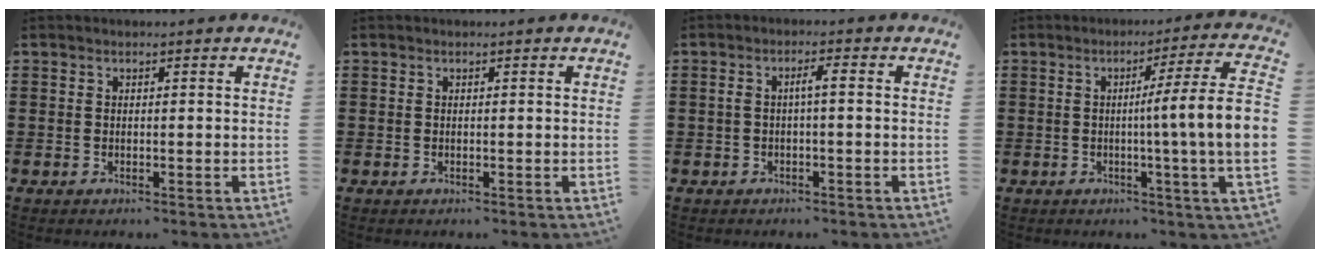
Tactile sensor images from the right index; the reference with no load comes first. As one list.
[{"total": 0.0}, {"total": 2.4, "force": [-0.2, 0.3, 2.4], "torque": [-0.047, 0.004, -0.006]}, {"total": 9.2, "force": [-0.4, -1.0, 9.1], "torque": [-0.150, -0.018, -0.017]}]